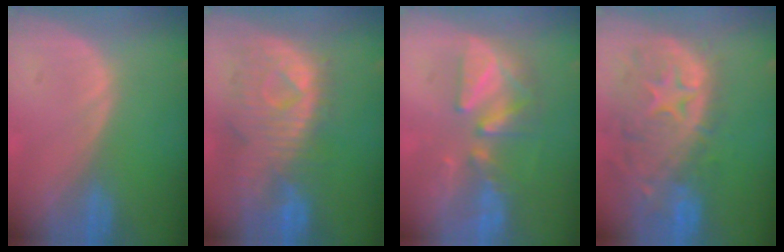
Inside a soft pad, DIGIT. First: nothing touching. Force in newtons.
{"total": 11.1, "press": 9.7, "slide": 5.5}
{"total": 7.6, "press": 7.5, "slide": 1.5}
{"total": 13.7, "press": 11.3, "slide": 7.9}